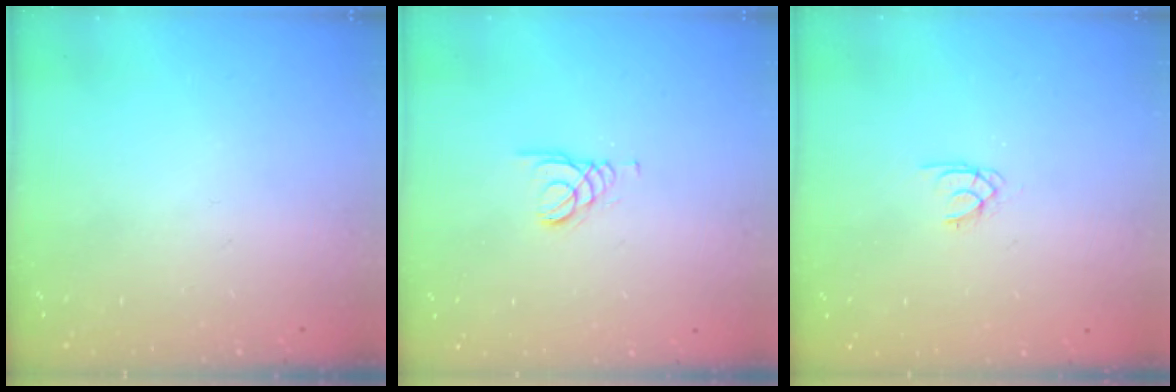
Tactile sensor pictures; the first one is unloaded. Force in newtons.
{"total": 1.6, "press": 1.6, "slide": 0.0}
{"total": 1.5, "press": 1.4, "slide": 0.2}